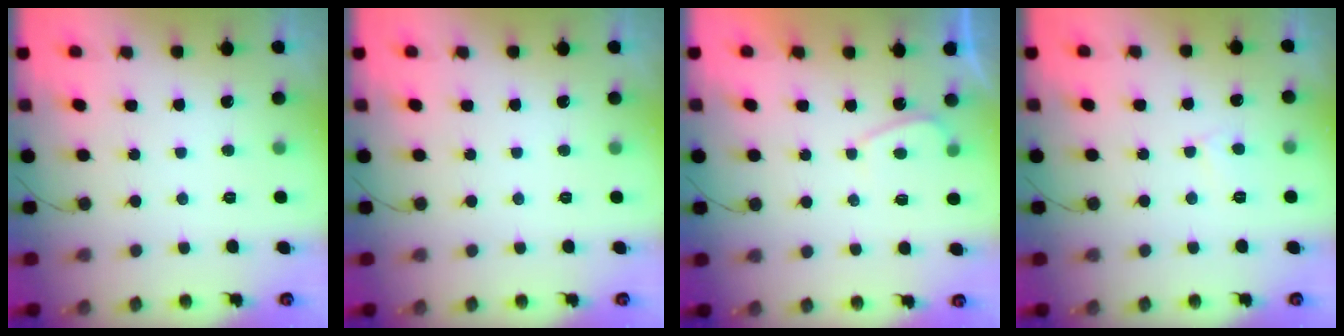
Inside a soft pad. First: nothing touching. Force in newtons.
{"total": 0.0}
{"total": 0.8, "press": 0.6, "slide": 0.5}
{"total": 3.1, "press": 3.1, "slide": 0.3}